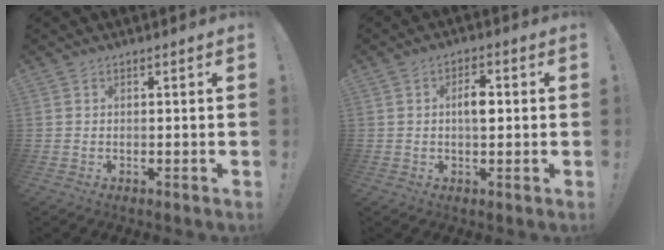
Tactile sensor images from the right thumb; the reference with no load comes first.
{"total": 5.3, "force": [0.2, 2.4, 4.7], "torque": [-0.066, 0.004, -0.003]}